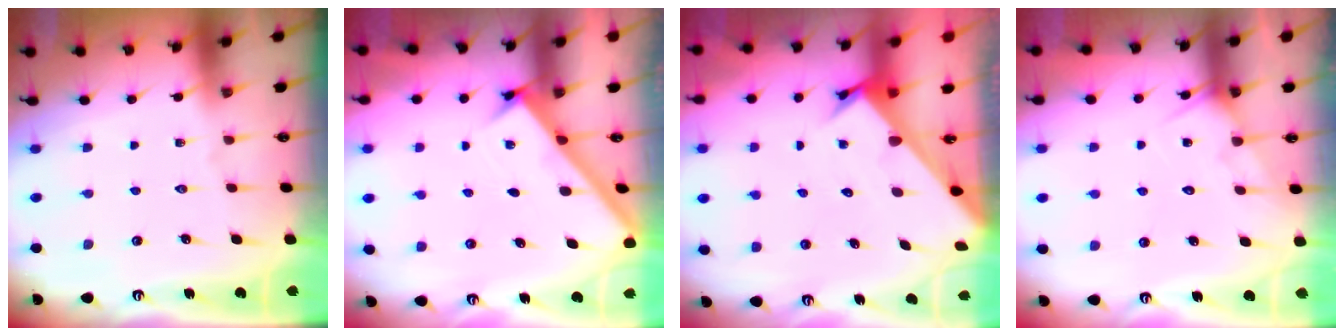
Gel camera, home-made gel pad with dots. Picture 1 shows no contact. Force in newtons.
{"total": 2.2, "press": 2.2, "slide": 0.2}
{"total": 2.6, "press": 2.6, "slide": 0.2}
{"total": 8.6, "press": 8.6, "slide": 0.6}